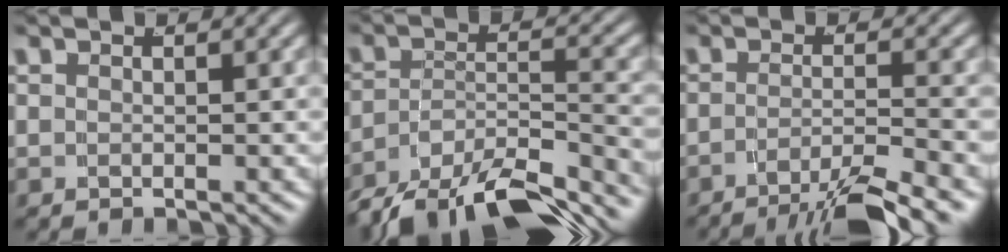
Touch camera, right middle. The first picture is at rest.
{"total": 11.5, "force": [-8.6, 5.2, 5.6], "torque": [-0.078, -0.025, -0.131]}
{"total": 7.1, "force": [-5.5, 1.5, 4.2], "torque": [-0.050, -0.017, -0.079]}